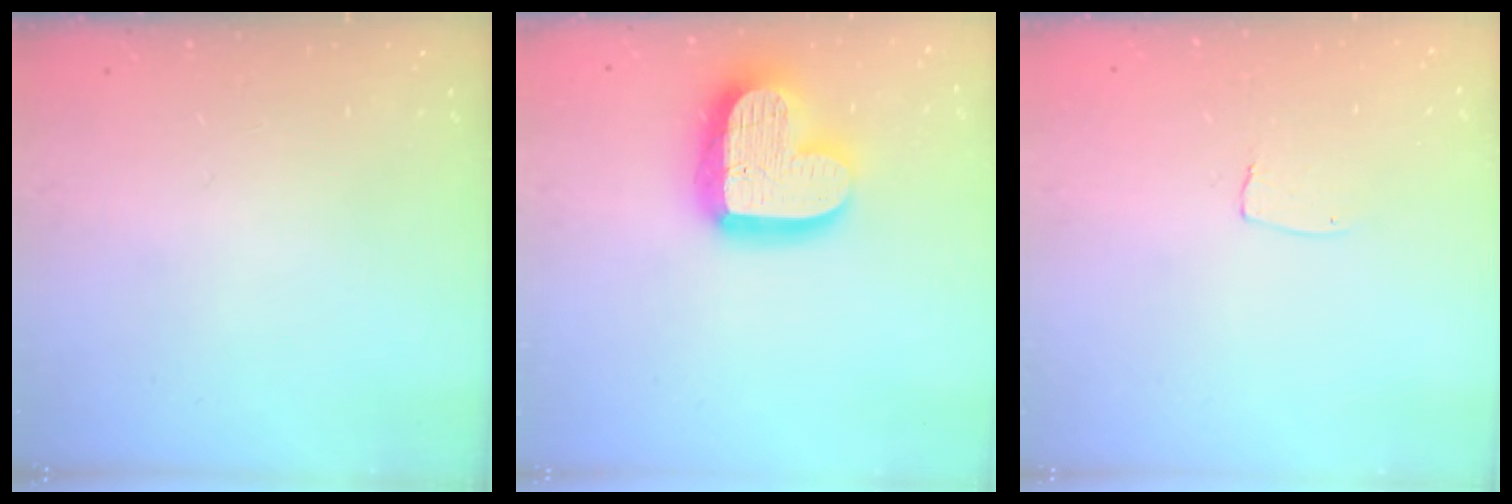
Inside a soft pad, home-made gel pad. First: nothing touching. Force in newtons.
{"total": 19.0, "press": 19.0, "slide": 1.6}
{"total": 3.1, "press": 3.1, "slide": 0.2}